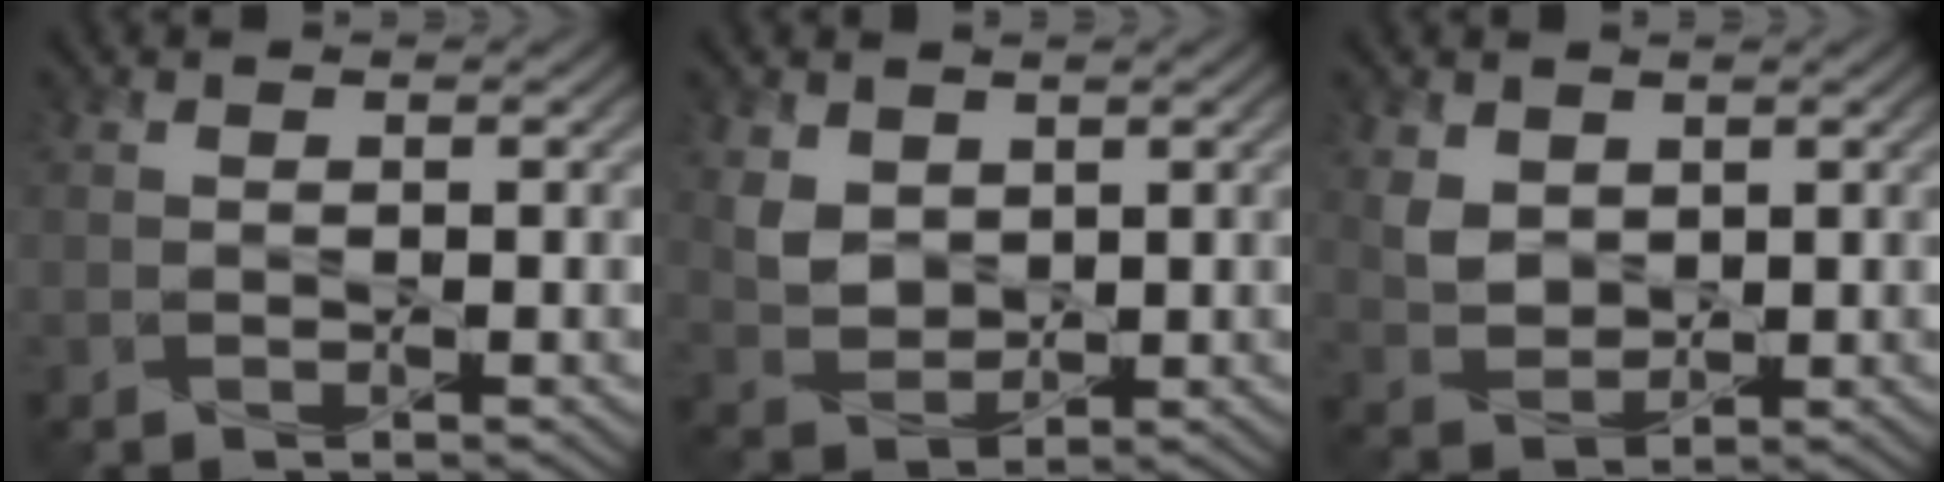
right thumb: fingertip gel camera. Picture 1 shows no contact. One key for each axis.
{"total": 3.9, "fx": 1.8, "fy": 2.9, "fz": 1.9, "tx": -0.056, "ty": -0.007, "tz": 0.040}
{"total": 3.5, "fx": 1.7, "fy": 2.6, "fz": 1.6, "tx": -0.048, "ty": -0.005, "tz": 0.036}